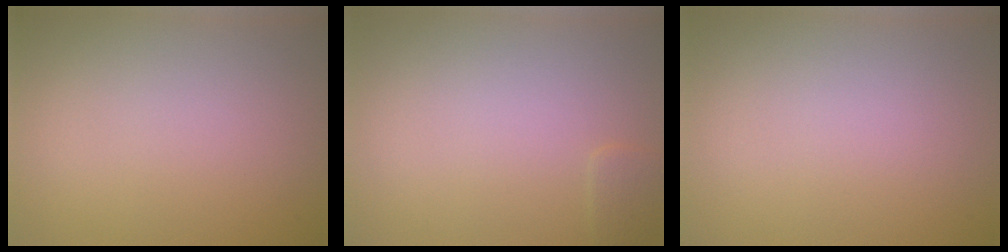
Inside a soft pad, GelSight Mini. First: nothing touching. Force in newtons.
{"total": 0.9, "press": 0.9, "slide": 0.0}
{"total": 0.0}